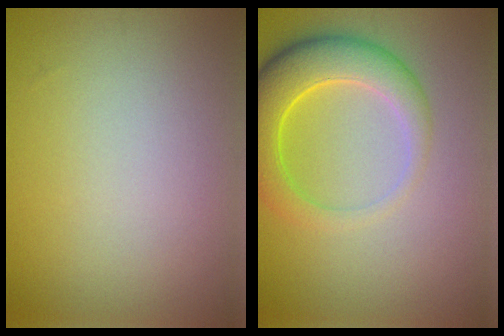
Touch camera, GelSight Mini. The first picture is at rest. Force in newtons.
{"total": 5.6, "press": 5.6, "slide": 0.3}